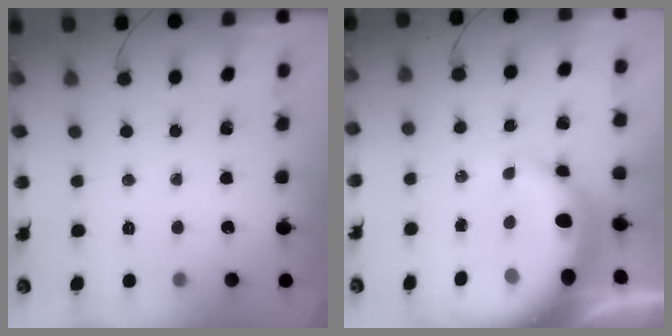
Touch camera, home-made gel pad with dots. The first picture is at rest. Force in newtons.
{"total": 11.6, "press": 11.3, "slide": 2.7}